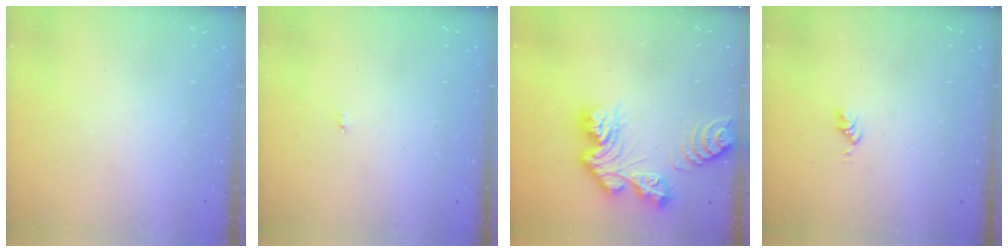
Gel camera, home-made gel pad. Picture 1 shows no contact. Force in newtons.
{"total": 2.9, "press": 2.9, "slide": 0.3}
{"total": 13.6, "press": 13.6, "slide": 1.3}
{"total": 2.6, "press": 2.6, "slide": 0.4}